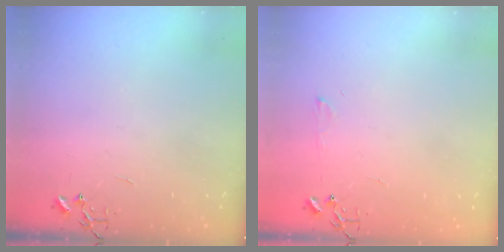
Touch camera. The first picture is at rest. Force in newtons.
{"total": 4.2, "press": 4.2, "slide": 0.6}